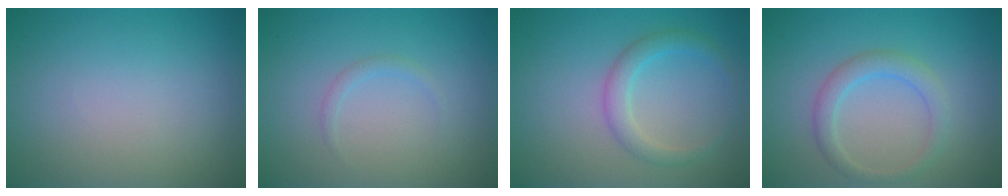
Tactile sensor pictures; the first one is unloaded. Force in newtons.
{"total": 0.8, "press": 0.8, "slide": 0.1}
{"total": 2.4, "press": 2.4, "slide": 0.2}
{"total": 2.5, "press": 2.5, "slide": 0.1}